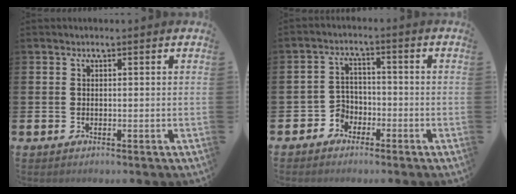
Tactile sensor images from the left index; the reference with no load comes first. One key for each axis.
{"total": 3.1, "fx": -2.0, "fy": 2.3, "fz": 0.1, "tx": -0.020, "ty": 0.000, "tz": -0.047}